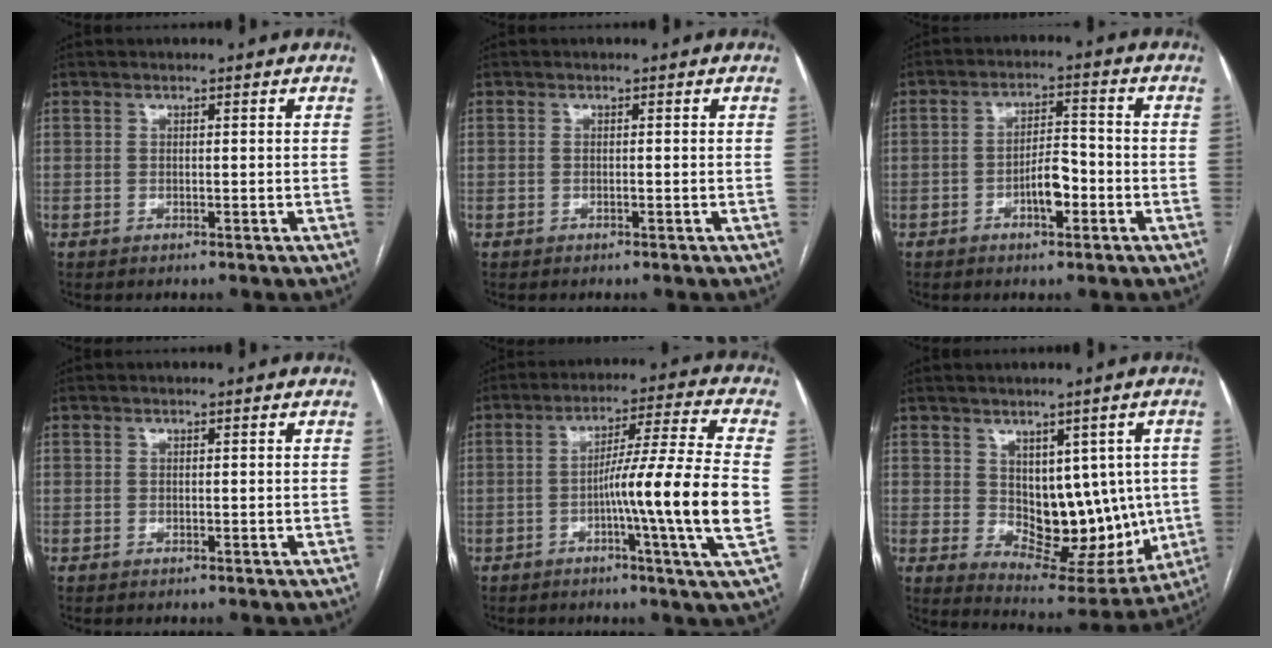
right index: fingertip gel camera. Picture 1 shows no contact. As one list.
[{"total": 0.0}, {"total": 5.4, "force": [-2.2, 1.9, 4.5], "torque": [-0.077, 0.011, -0.035]}, {"total": 0.0}, {"total": 14.1, "force": [-2.5, -2.1, 13.7], "torque": [-0.219, -0.007, -0.050]}, {"total": 12.6, "force": [0.4, 7.4, 10.2], "torque": [-0.115, 0.005, 0.034]}]